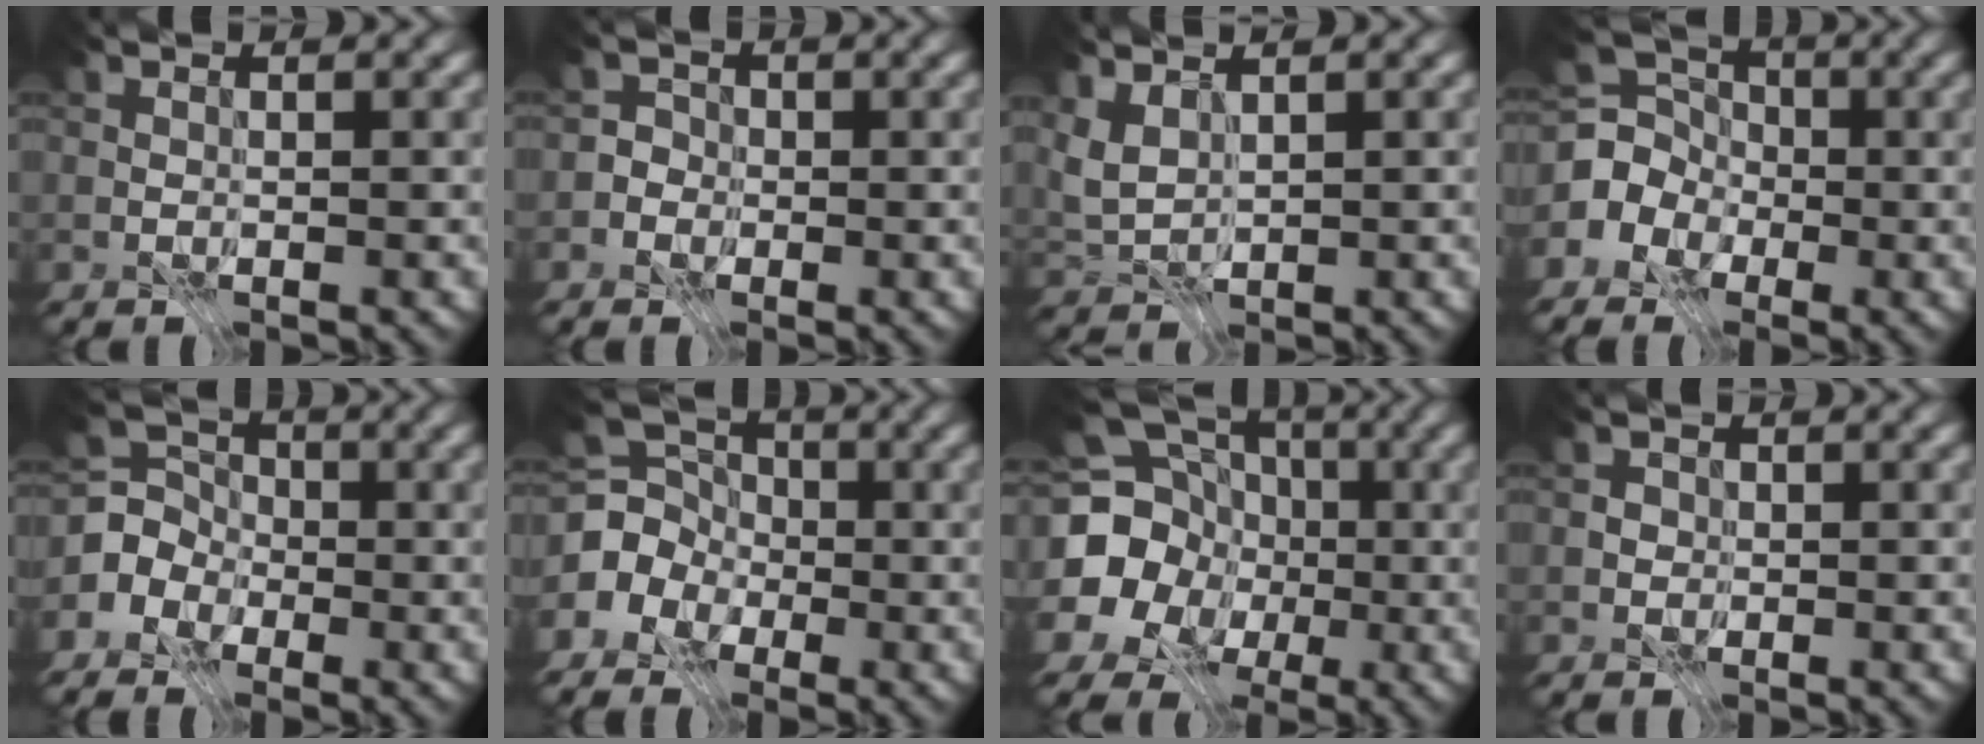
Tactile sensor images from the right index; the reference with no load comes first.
{"total": 2.6, "force": [-0.9, 2.3, 0.5], "torque": [0.021, 0.015, -0.039]}
{"total": 2.5, "force": [1.3, 1.4, 1.6], "torque": [-0.041, 0.001, 0.026]}
{"total": 4.7, "force": [-1.7, 4.1, 1.4], "torque": [-0.022, 0.002, -0.055]}
{"total": 4.2, "force": [-1.9, 3.7, 0.9], "torque": [-0.001, 0.005, -0.061]}
{"total": 5.2, "force": [-1.6, 4.6, 1.9], "torque": [-0.031, -0.002, -0.053]}
{"total": 16.1, "force": [-0.4, 14.6, 6.8], "torque": [-0.170, 0.008, -0.034]}
{"total": 1.0, "force": [-0.4, 0.9, 0.1], "torque": [0.003, -0.001, -0.007]}